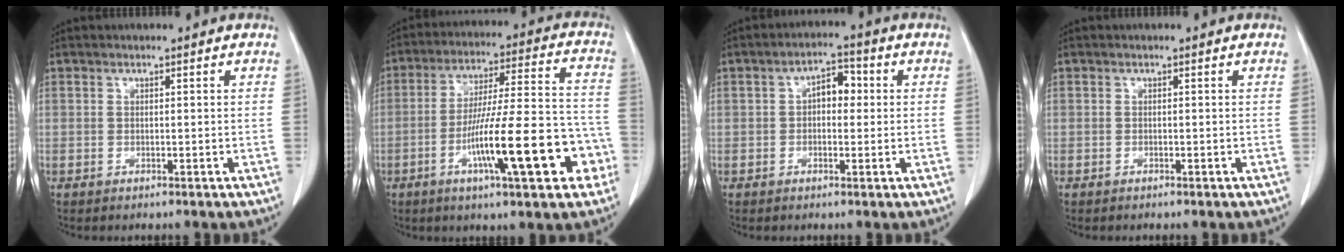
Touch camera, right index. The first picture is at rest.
{"total": 17.6, "force": [-6.5, 2.6, 16.2], "torque": [-0.251, 0.016, -0.094]}
{"total": 4.4, "force": [0.4, 2.4, 3.6], "torque": [-0.056, 0.020, 0.004]}
{"total": 0.0}